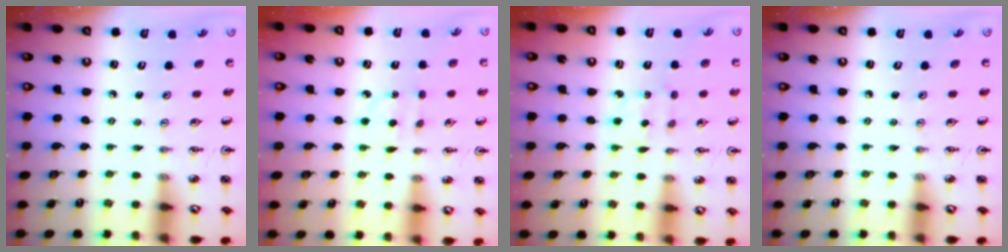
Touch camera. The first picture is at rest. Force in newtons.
{"total": 2.7, "press": 2.6, "slide": 0.9}
{"total": 1.8, "press": 1.6, "slide": 0.7}
{"total": 0.0}